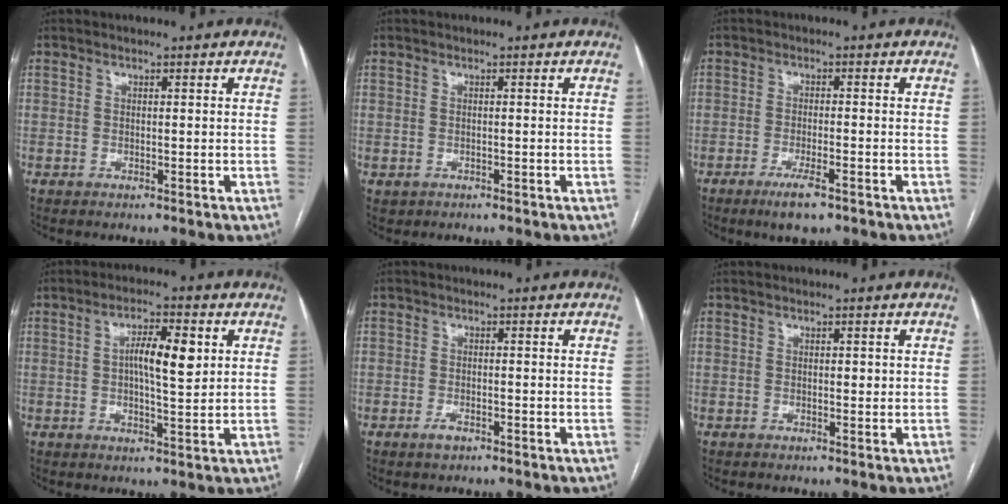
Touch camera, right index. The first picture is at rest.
{"total": 0.8, "force": [-0.4, 0.7, 0.1], "torque": [-0.008, 0.003, 0.000]}
{"total": 4.8, "force": [-3.1, 0.8, 3.6], "torque": [-0.071, -0.008, -0.049]}
{"total": 7.0, "force": [1.4, 1.7, 6.6], "torque": [-0.116, 0.011, 0.024]}
{"total": 1.9, "force": [-1.2, 1.0, 1.0], "torque": [-0.017, 0.002, -0.017]}
{"total": 0.9, "force": [0.1, 0.5, 0.8], "torque": [-0.009, 0.001, 0.002]}